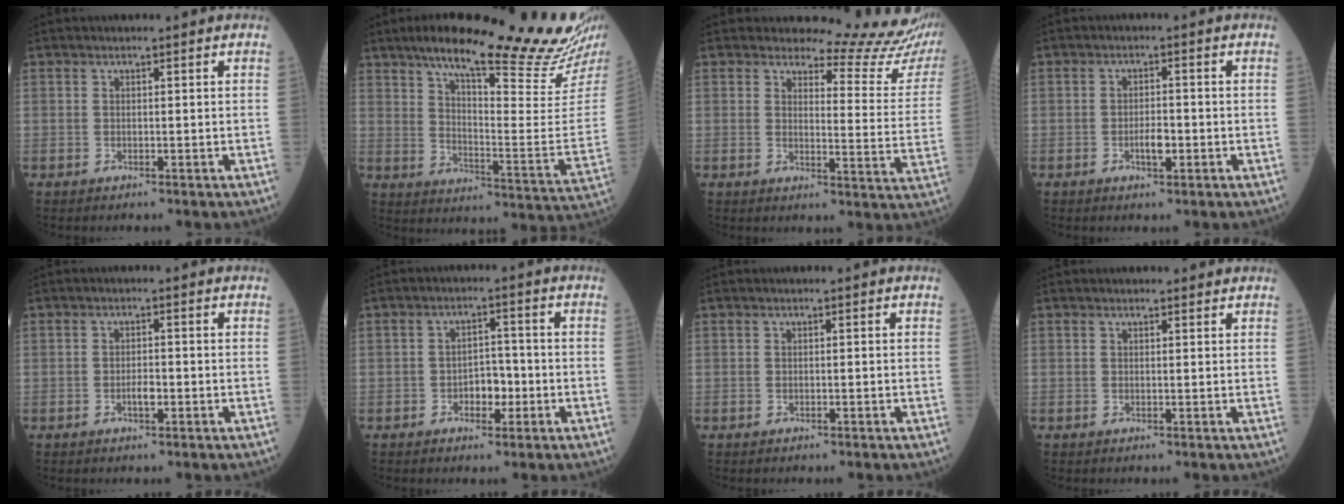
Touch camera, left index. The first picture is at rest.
{"total": 25.1, "force": [20.2, 0.7, 14.8], "torque": [-0.215, -0.054, 0.269]}
{"total": 14.9, "force": [14.8, 0.7, 1.9], "torque": [-0.003, -0.133, 0.137]}
{"total": 2.7, "force": [-1.1, 0.9, 2.3], "torque": [-0.040, -0.001, -0.019]}
{"total": 1.9, "force": [-0.9, 0.6, 1.5], "torque": [-0.025, 0.000, -0.017]}
{"total": 3.9, "force": [-1.6, 2.2, 2.8], "torque": [-0.037, 0.005, -0.028]}
{"total": 0.0}
{"total": 2.1, "force": [2.0, 0.5, 0.4], "torque": [-0.007, 0.004, 0.018]}